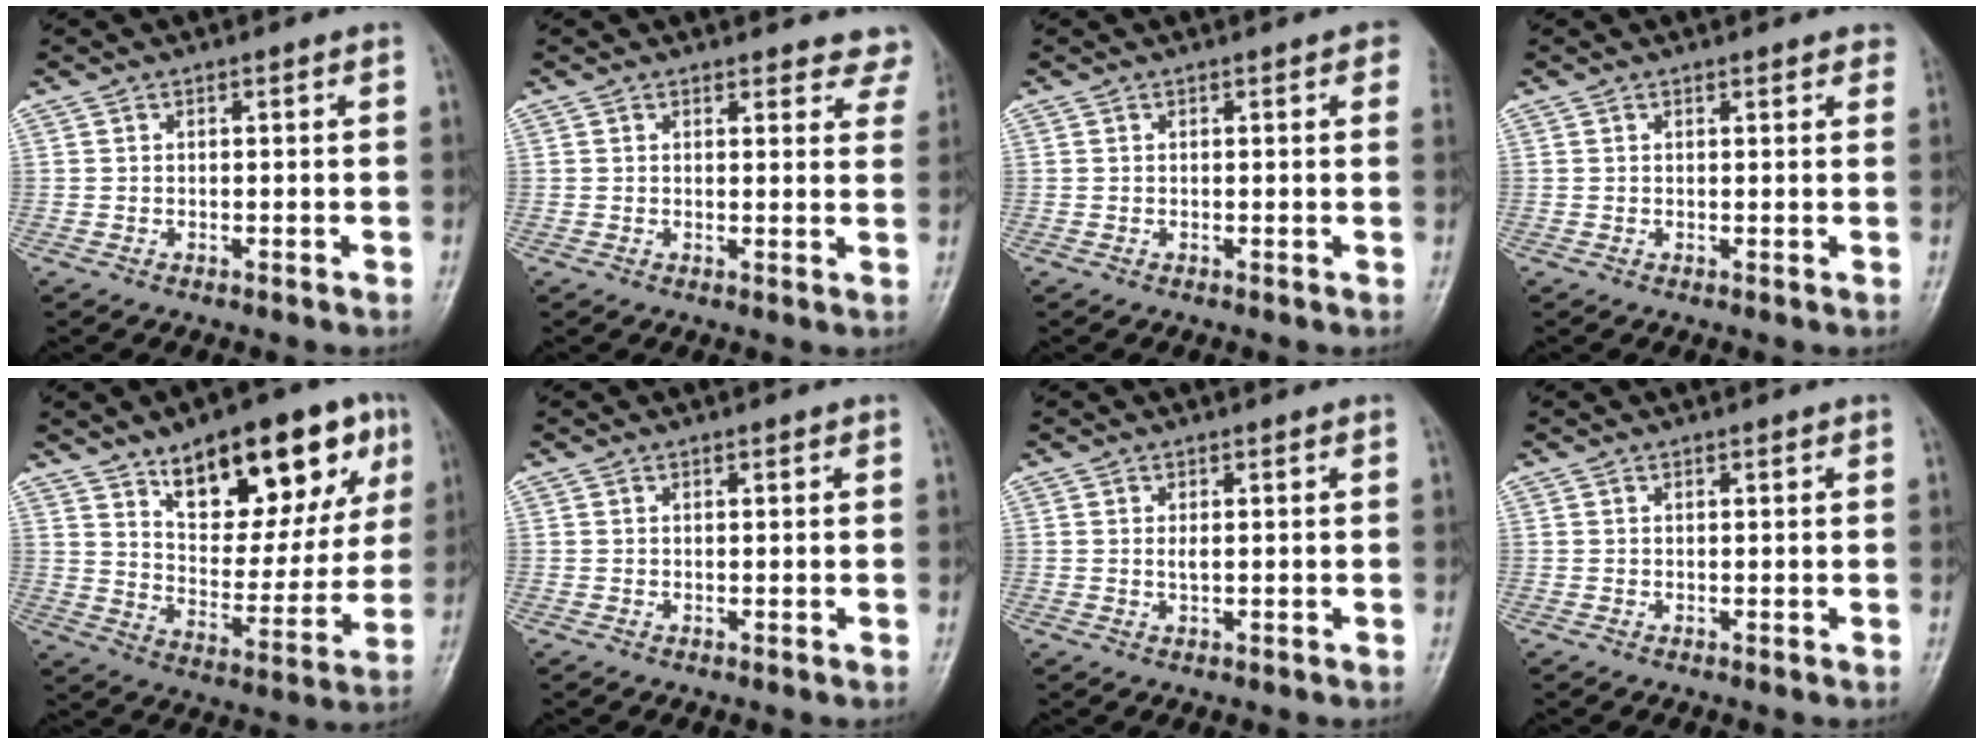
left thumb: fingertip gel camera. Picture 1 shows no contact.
{"total": 7.4, "force": [6.8, 2.6, 1.2], "torque": [0.038, -0.027, 0.051]}
{"total": 3.4, "force": [1.7, 1.0, 2.8], "torque": [-0.021, 0.003, 0.013]}
{"total": 2.3, "force": [1.8, 0.8, 1.1], "torque": [0.003, 0.000, 0.016]}
{"total": 22.9, "force": [12.0, 10.0, 16.7], "torque": [-0.188, -0.038, 0.186]}
{"total": 0.8, "force": [0.5, 0.3, 0.5], "torque": [-0.007, -0.001, 0.007]}
{"total": 1.3, "force": [0.4, 0.3, 1.2], "torque": [-0.022, -0.001, 0.008]}
{"total": 0.7, "force": [0.5, 0.2, 0.4], "torque": [-0.006, -0.001, 0.006]}